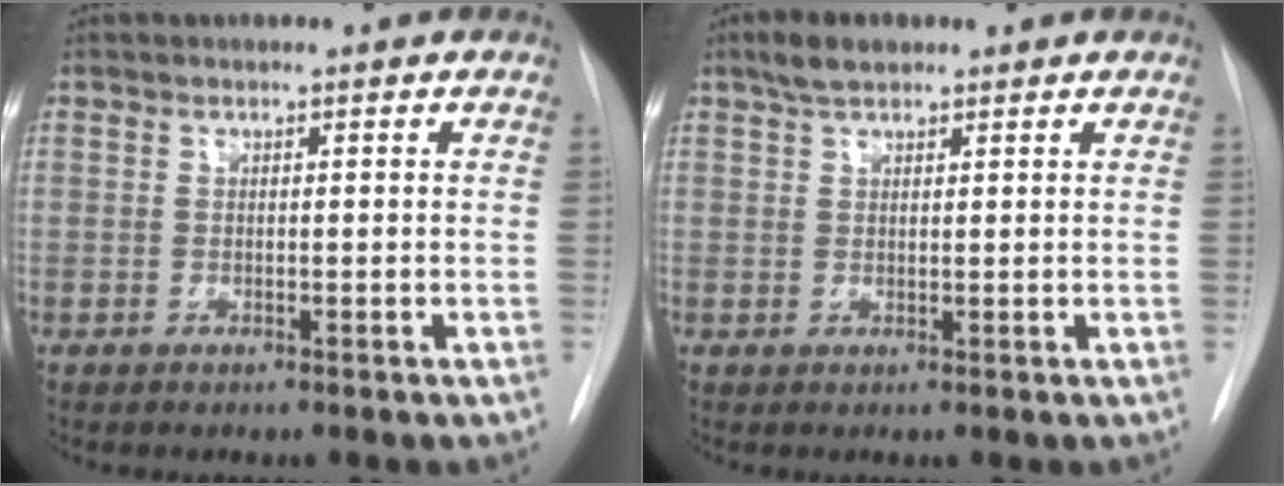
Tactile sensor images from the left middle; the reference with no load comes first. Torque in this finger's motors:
{"motor_torque": [0.32, -0.25, -0.18, -0.05]}